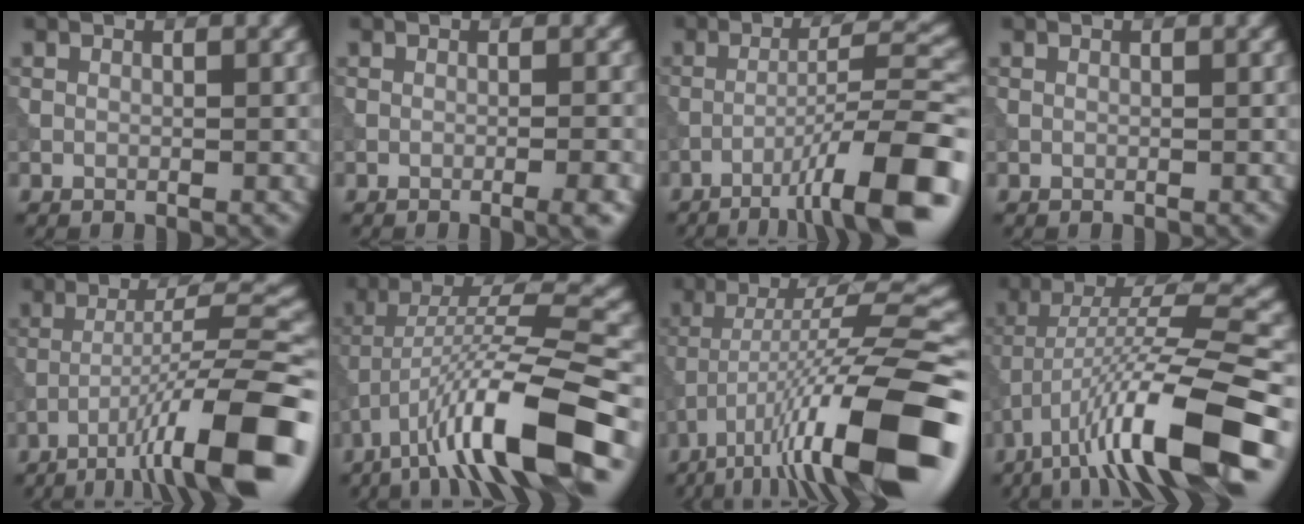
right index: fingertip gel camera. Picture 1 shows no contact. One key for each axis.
{"total": 2.5, "fx": -1.1, "fy": 0.6, "fz": 2.2, "tx": -0.024, "ty": 0.004, "tz": -0.019}
{"total": 11.0, "fx": -6.3, "fy": 1.5, "fz": 8.9, "tx": -0.117, "ty": 0.024, "tz": -0.098}
{"total": 0.0}
{"total": 12.1, "fx": -6.8, "fy": 1.5, "fz": 10.0, "tx": -0.141, "ty": 0.022, "tz": -0.109}
{"total": 11.6, "fx": -5.9, "fy": 2.4, "fz": 9.7, "tx": -0.166, "ty": 0.015, "tz": -0.103}
{"total": 14.4, "fx": -7.0, "fy": 2.8, "fz": 12.2, "tx": -0.204, "ty": 0.011, "tz": -0.107}
{"total": 11.8, "fx": -5.8, "fy": 2.4, "fz": 10.0, "tx": -0.173, "ty": 0.015, "tz": -0.100}